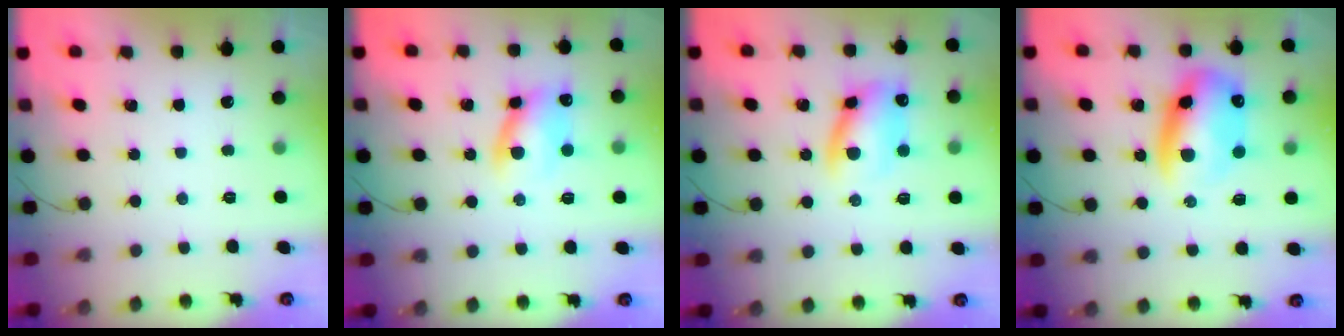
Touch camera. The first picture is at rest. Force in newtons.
{"total": 10.2, "press": 10.1, "slide": 1.2}
{"total": 12.2, "press": 12.0, "slide": 2.3}
{"total": 12.7, "press": 12.2, "slide": 3.4}